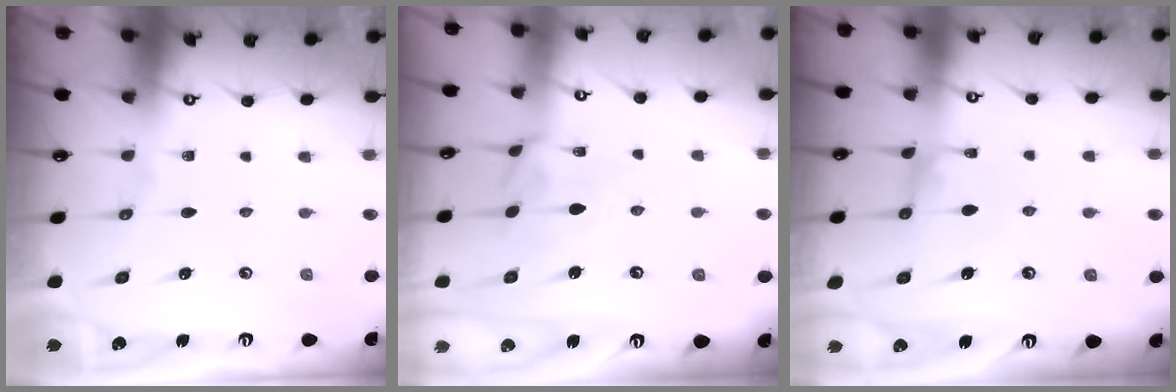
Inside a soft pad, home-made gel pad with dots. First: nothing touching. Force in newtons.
{"total": 1.4, "press": 1.3, "slide": 0.6}
{"total": 0.6, "press": 0.1, "slide": 0.5}